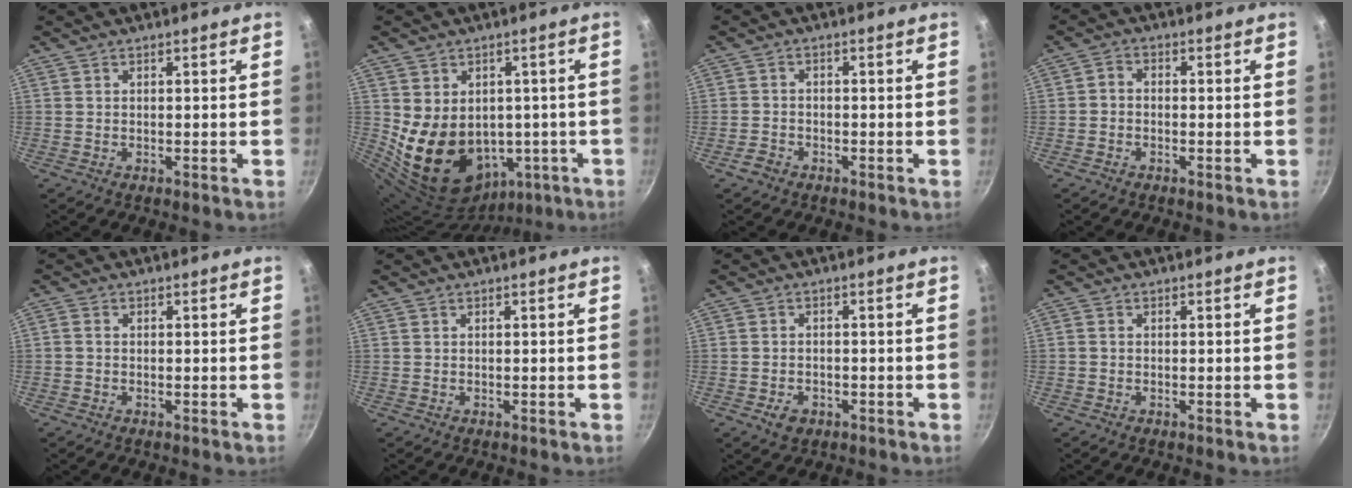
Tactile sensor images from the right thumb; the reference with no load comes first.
{"total": 13.9, "force": [-1.0, 11.2, 8.1], "torque": [-0.105, 0.003, 0.019]}
{"total": 2.5, "force": [-1.7, 1.6, 0.8], "torque": [-0.016, 0.019, -0.032]}
{"total": 2.1, "force": [-1.0, 1.5, 1.1], "torque": [-0.024, 0.016, -0.026]}
{"total": 1.0, "force": [-0.4, 0.8, 0.5], "torque": [-0.011, 0.004, -0.009]}
{"total": 0.0}
{"total": 3.7, "force": [-1.7, 2.6, 1.9], "torque": [-0.031, 0.012, -0.024]}
{"total": 0.6, "force": [-0.2, 0.5, 0.2], "torque": [-0.003, 0.002, -0.006]}